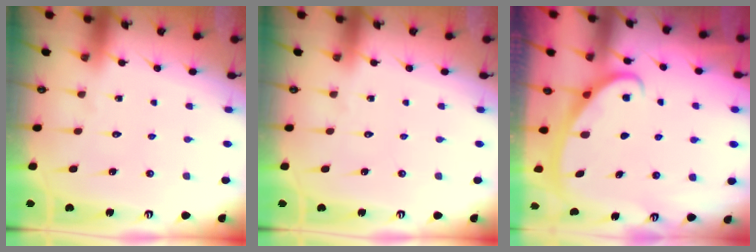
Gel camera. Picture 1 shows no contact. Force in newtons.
{"total": 0.0}
{"total": 2.8, "press": 2.8, "slide": 0.4}